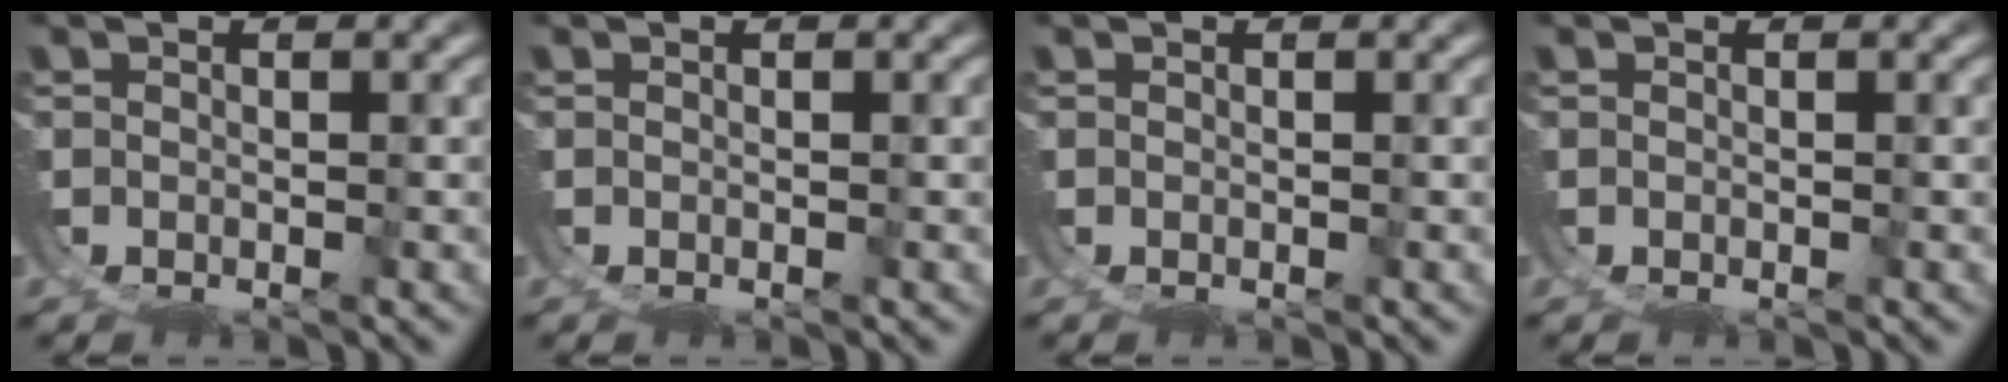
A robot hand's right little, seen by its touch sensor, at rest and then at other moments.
{"total": 0.0}
{"total": 0.0}
{"total": 0.0}